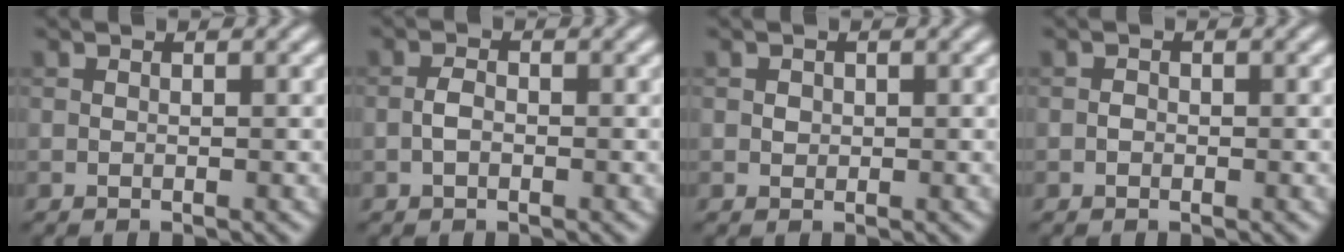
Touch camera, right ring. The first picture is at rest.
{"total": 1.4, "force": [-0.5, 0.8, 1.1], "torque": [-0.021, 0.002, -0.013]}
{"total": 0.8, "force": [0.2, 0.7, 0.2], "torque": [-0.002, -0.001, 0.002]}
{"total": 0.6, "force": [-0.2, 0.5, 0.2], "torque": [-0.002, -0.002, -0.006]}